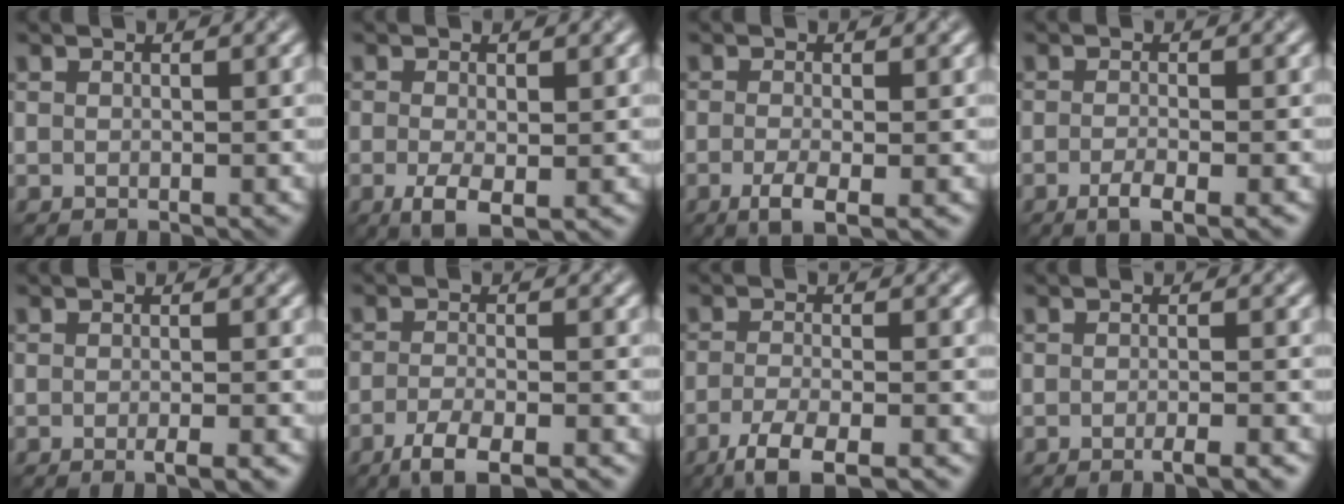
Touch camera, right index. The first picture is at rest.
{"total": 3.3, "force": [-0.9, 1.3, 2.9], "torque": [-0.059, -0.010, -0.016]}
{"total": 2.9, "force": [-1.1, 0.8, 2.6], "torque": [-0.051, -0.008, -0.022]}
{"total": 2.6, "force": [-1.2, 0.7, 2.2], "torque": [-0.033, -0.003, -0.025]}
{"total": 2.1, "force": [-0.9, 0.5, 1.9], "torque": [-0.019, -0.002, -0.016]}
{"total": 4.2, "force": [-2.8, 1.0, 3.0], "torque": [-0.054, -0.006, -0.054]}
{"total": 4.7, "force": [-3.1, 1.1, 3.3], "torque": [-0.060, -0.009, -0.061]}
{"total": 2.3, "force": [-1.3, 0.5, 1.9], "torque": [-0.017, 0.000, -0.024]}